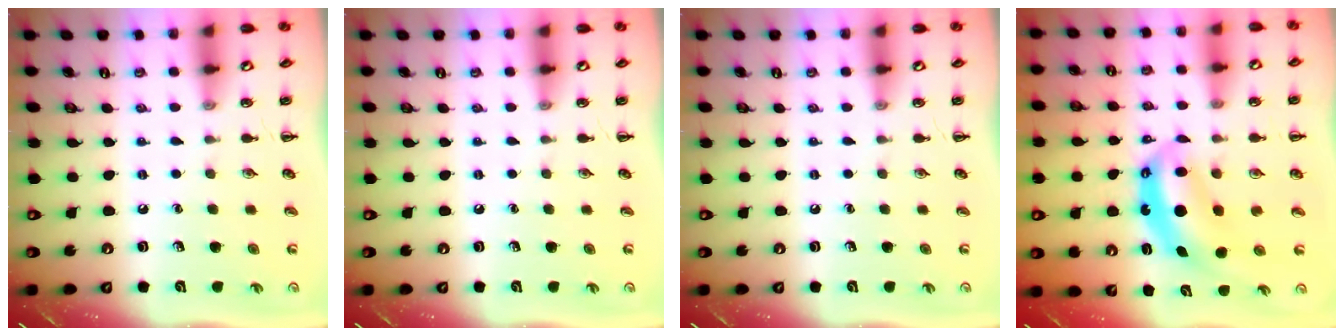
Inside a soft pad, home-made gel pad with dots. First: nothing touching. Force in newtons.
{"total": 0.0}
{"total": 0.0}
{"total": 6.8, "press": 6.7, "slide": 1.1}